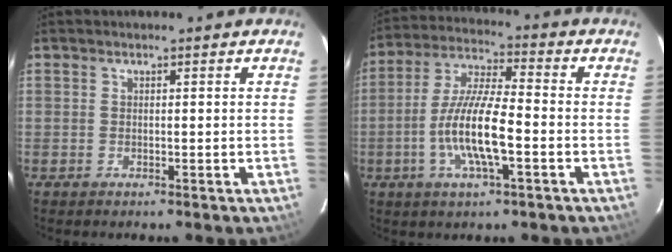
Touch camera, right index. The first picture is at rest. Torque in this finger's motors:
{"motor_torque": [0.53, -0.21, 0.52, 0.21]}